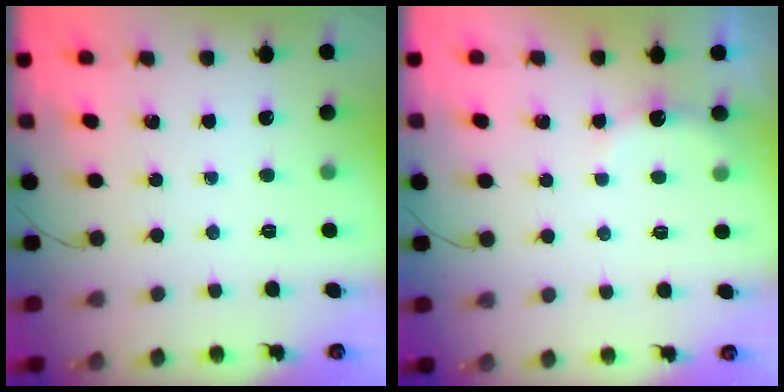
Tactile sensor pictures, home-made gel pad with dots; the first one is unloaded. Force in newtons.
{"total": 2.8, "press": 2.6, "slide": 0.8}